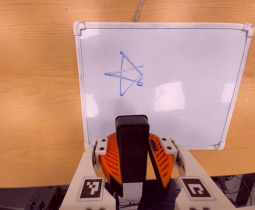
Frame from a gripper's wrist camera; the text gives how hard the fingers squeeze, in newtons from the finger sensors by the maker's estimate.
{"total": 9.1, "left": 9.3, "right": 8.9}